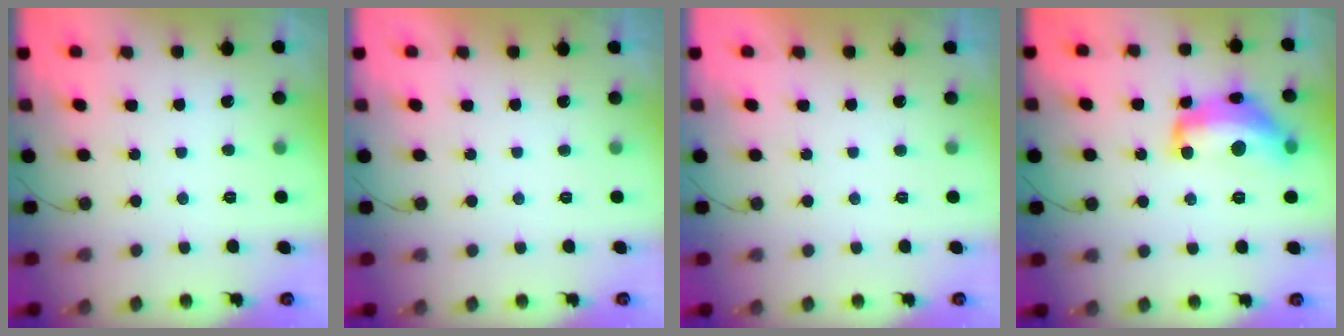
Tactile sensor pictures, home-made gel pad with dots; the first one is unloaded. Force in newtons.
{"total": 0.0}
{"total": 0.0}
{"total": 15.0, "press": 15.0, "slide": 1.1}